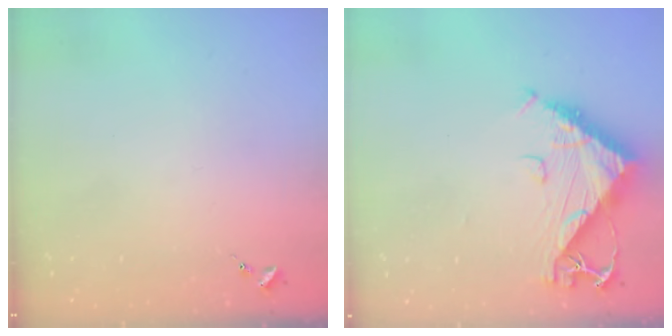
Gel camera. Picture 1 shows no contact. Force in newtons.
{"total": 10.6, "press": 10.5, "slide": 1.1}